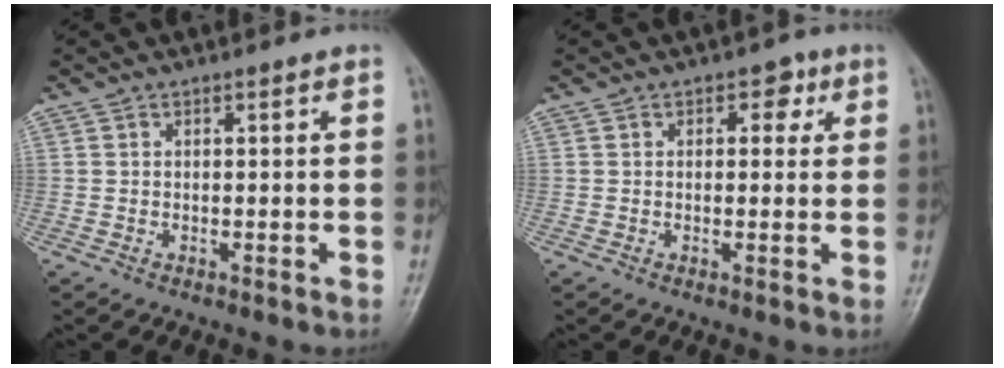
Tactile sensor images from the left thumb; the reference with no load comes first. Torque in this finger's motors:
{"motor_torque": [-0.06, 0.06, -0.03, -0.09, -0.05]}